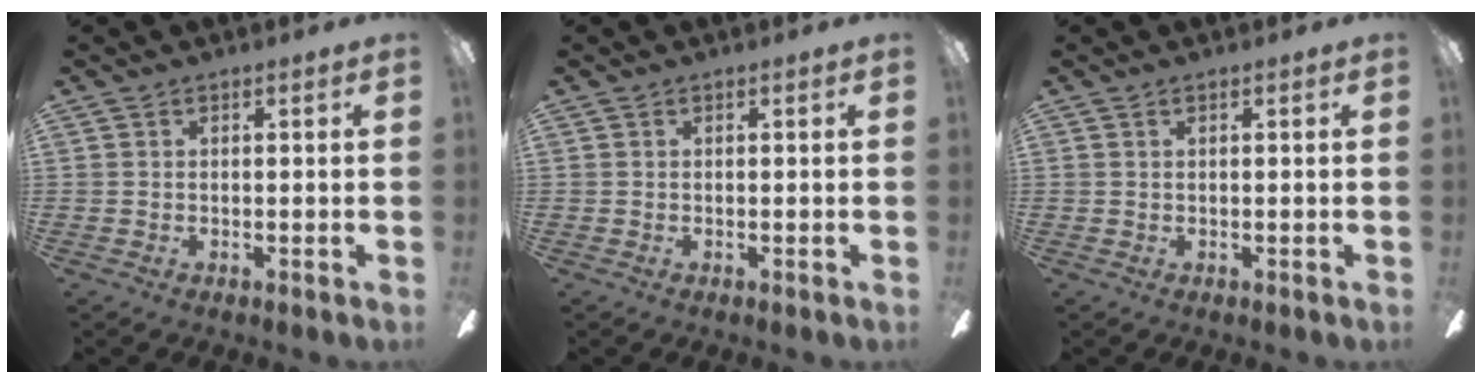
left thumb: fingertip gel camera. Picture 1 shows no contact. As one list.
[{"total": 0.0}, {"total": 0.6, "force": [0.2, 0.2, 0.5], "torque": [-0.012, 0.002, 0.003]}]